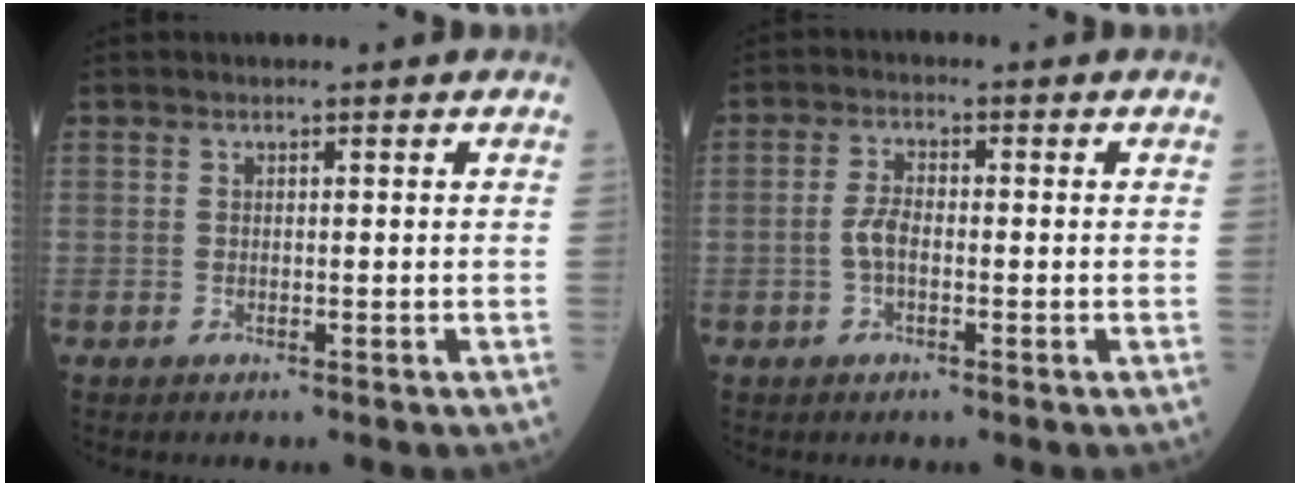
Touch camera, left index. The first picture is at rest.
{"total": 3.1, "force": [-0.9, 1.4, 2.6], "torque": [-0.058, 0.005, -0.020]}